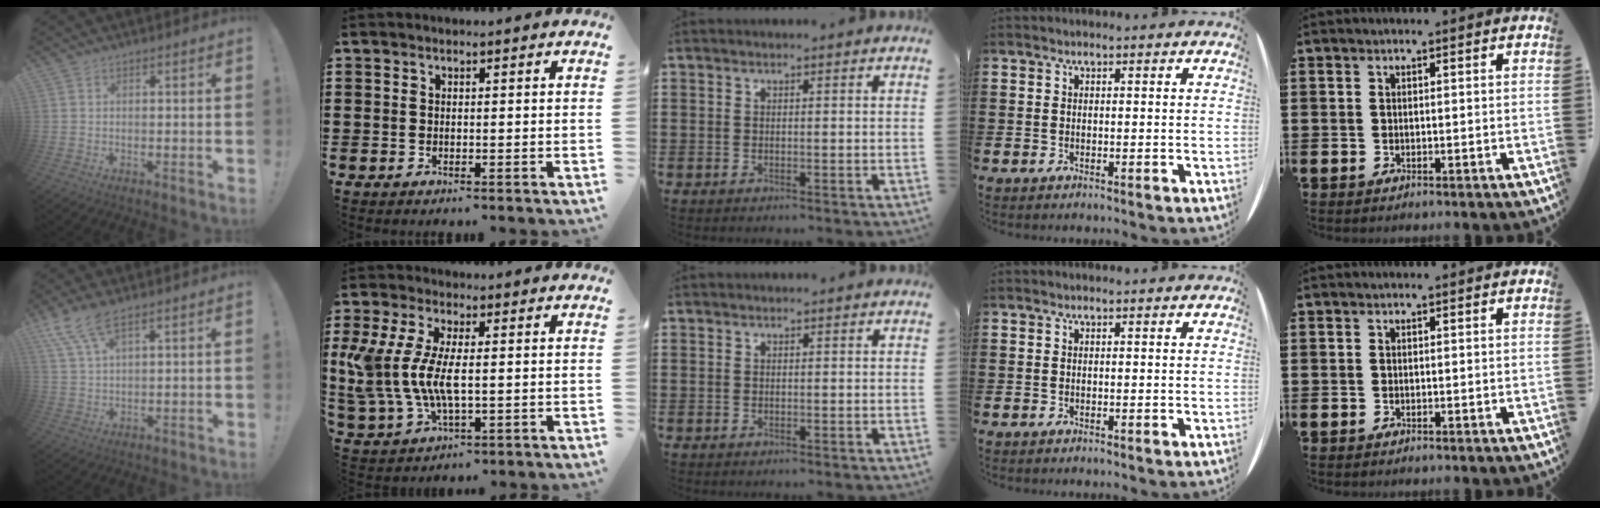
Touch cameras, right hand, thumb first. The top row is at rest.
{"thumb": {"total": 8.2, "force": [5.6, 2.4, 5.5], "torque": [-0.119, -0.015, 0.109]}, "index": {"total": 9.3, "force": [0.0, 4.3, 8.2], "torque": [-0.208, -0.009, -0.012]}}